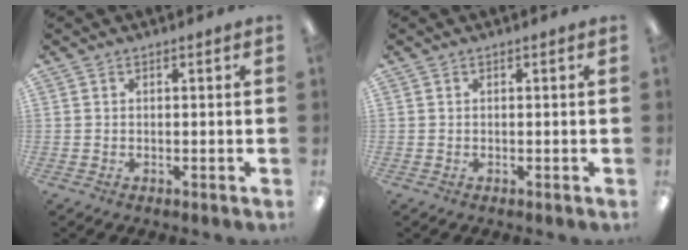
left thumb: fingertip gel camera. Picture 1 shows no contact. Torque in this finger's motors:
{"motor_torque": [0.00, 0.00, 0.00, 0.00, 0.00]}